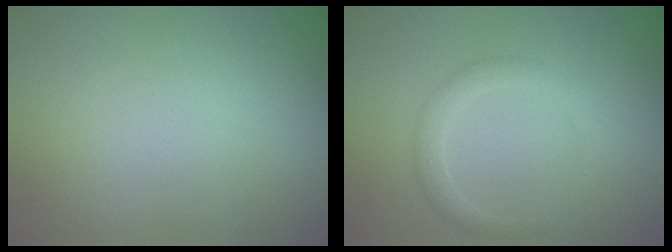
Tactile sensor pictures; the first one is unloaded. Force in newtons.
{"total": 2.0, "press": 2.0, "slide": 0.0}